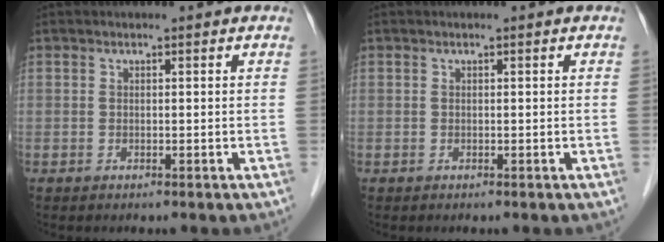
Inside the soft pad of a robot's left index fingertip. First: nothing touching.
{"total": 0.0}